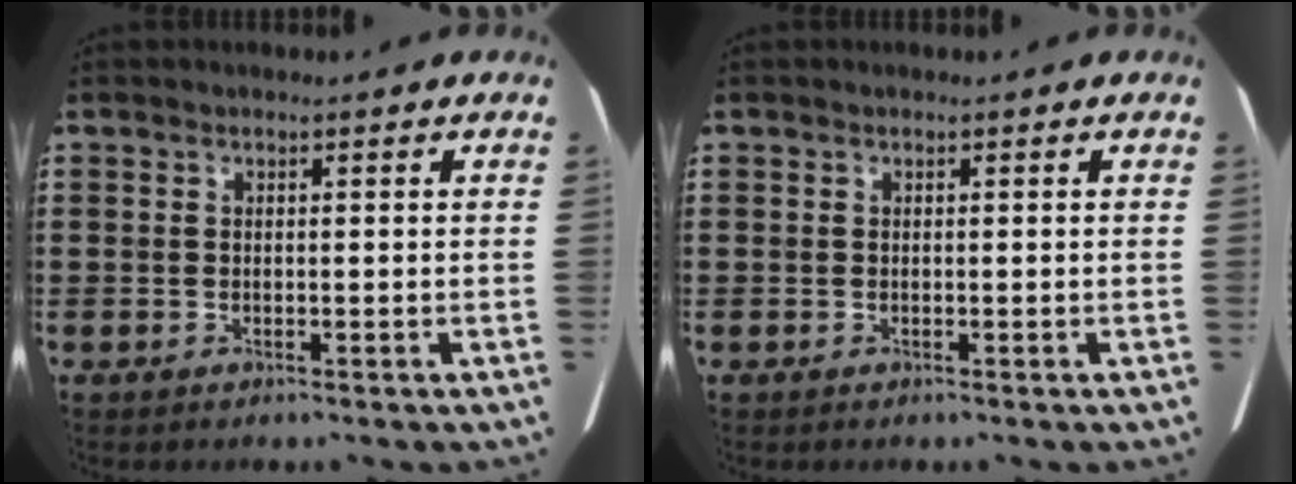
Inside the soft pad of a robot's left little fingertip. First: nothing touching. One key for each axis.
{"total": 0.0}